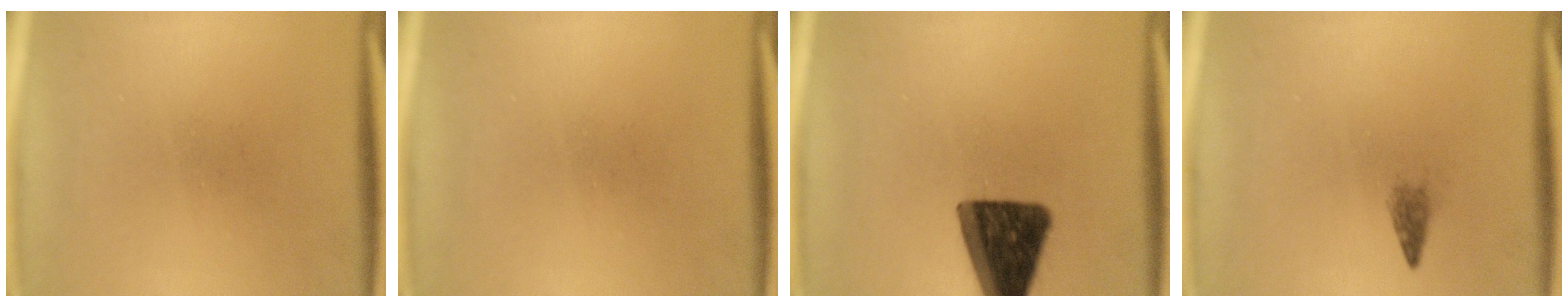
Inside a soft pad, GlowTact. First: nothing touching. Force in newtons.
{"total": 0.0}
{"total": 14.1}
{"total": 1.3}